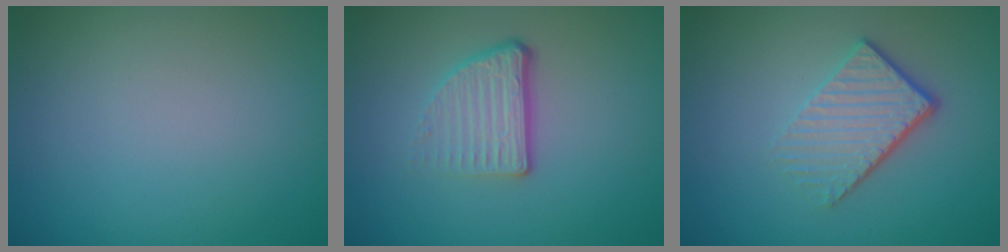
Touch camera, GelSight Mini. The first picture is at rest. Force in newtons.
{"total": 3.6, "press": 2.2, "slide": 2.8}
{"total": 4.1, "press": 2.8, "slide": 3.0}